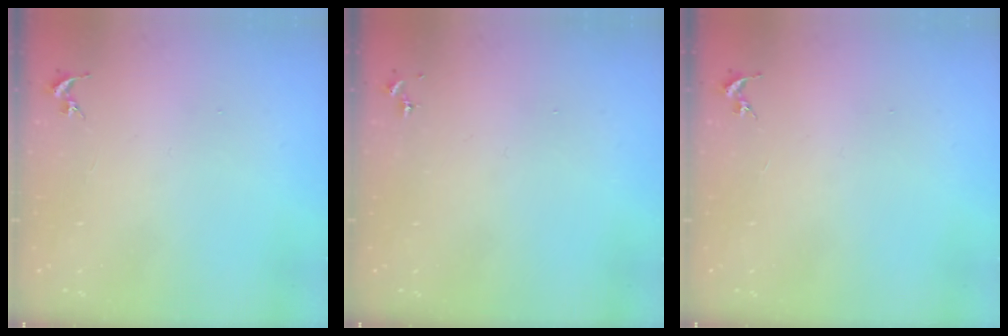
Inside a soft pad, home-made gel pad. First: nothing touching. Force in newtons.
{"total": 0.0}
{"total": 0.0}